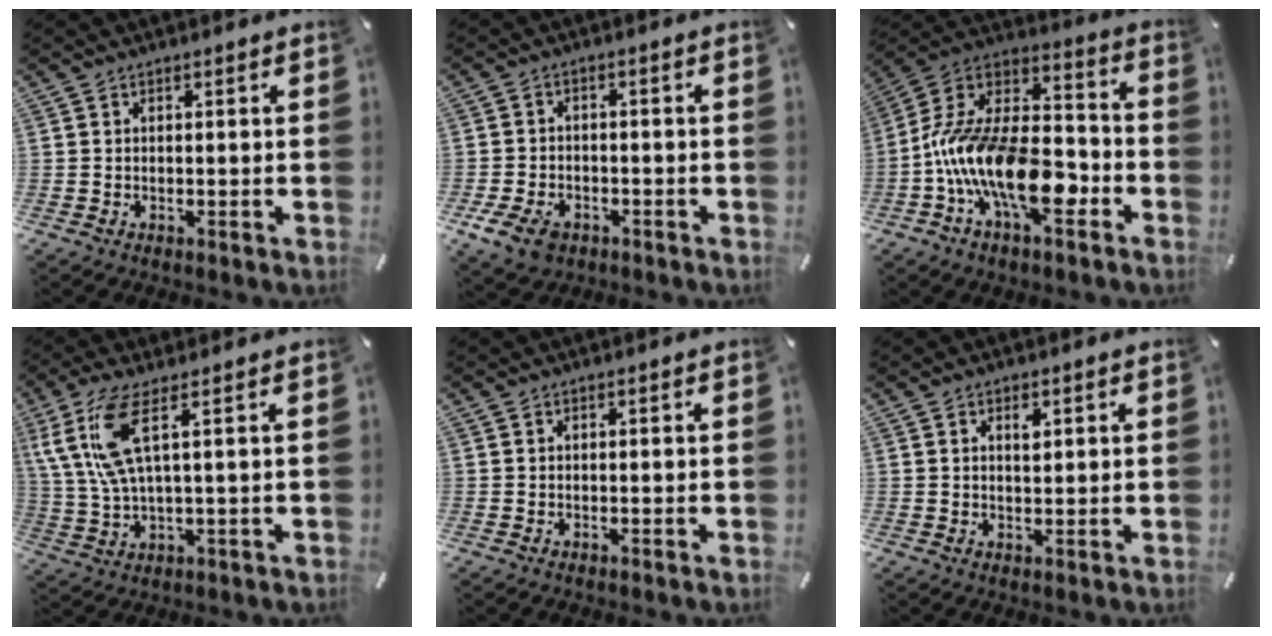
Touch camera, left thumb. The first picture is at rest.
{"total": 6.4, "force": [-3.4, 4.4, 3.1], "torque": [-0.078, 0.012, -0.066]}
{"total": 19.5, "force": [-8.8, 10.4, 13.9], "torque": [-0.285, 0.019, -0.149]}
{"total": 11.4, "force": [3.8, 3.6, 10.1], "torque": [-0.223, -0.007, 0.067]}
{"total": 0.0}
{"total": 2.4, "force": [1.0, 1.3, 1.8], "torque": [-0.015, -0.006, 0.012]}